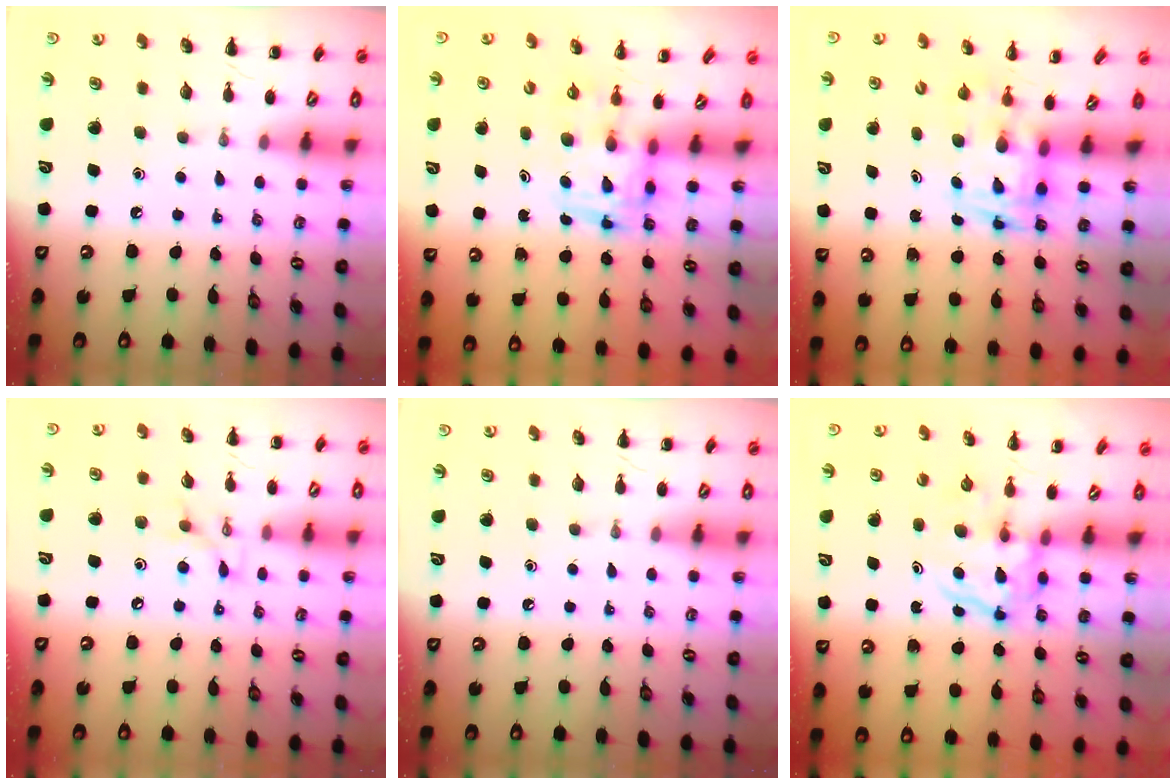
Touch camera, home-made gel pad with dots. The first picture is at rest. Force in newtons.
{"total": 3.4, "press": 3.4, "slide": 0.6}
{"total": 3.5, "press": 3.4, "slide": 0.7}
{"total": 7.8, "press": 7.8, "slide": 0.6}
{"total": 0.0}
{"total": 3.8, "press": 3.7, "slide": 0.4}